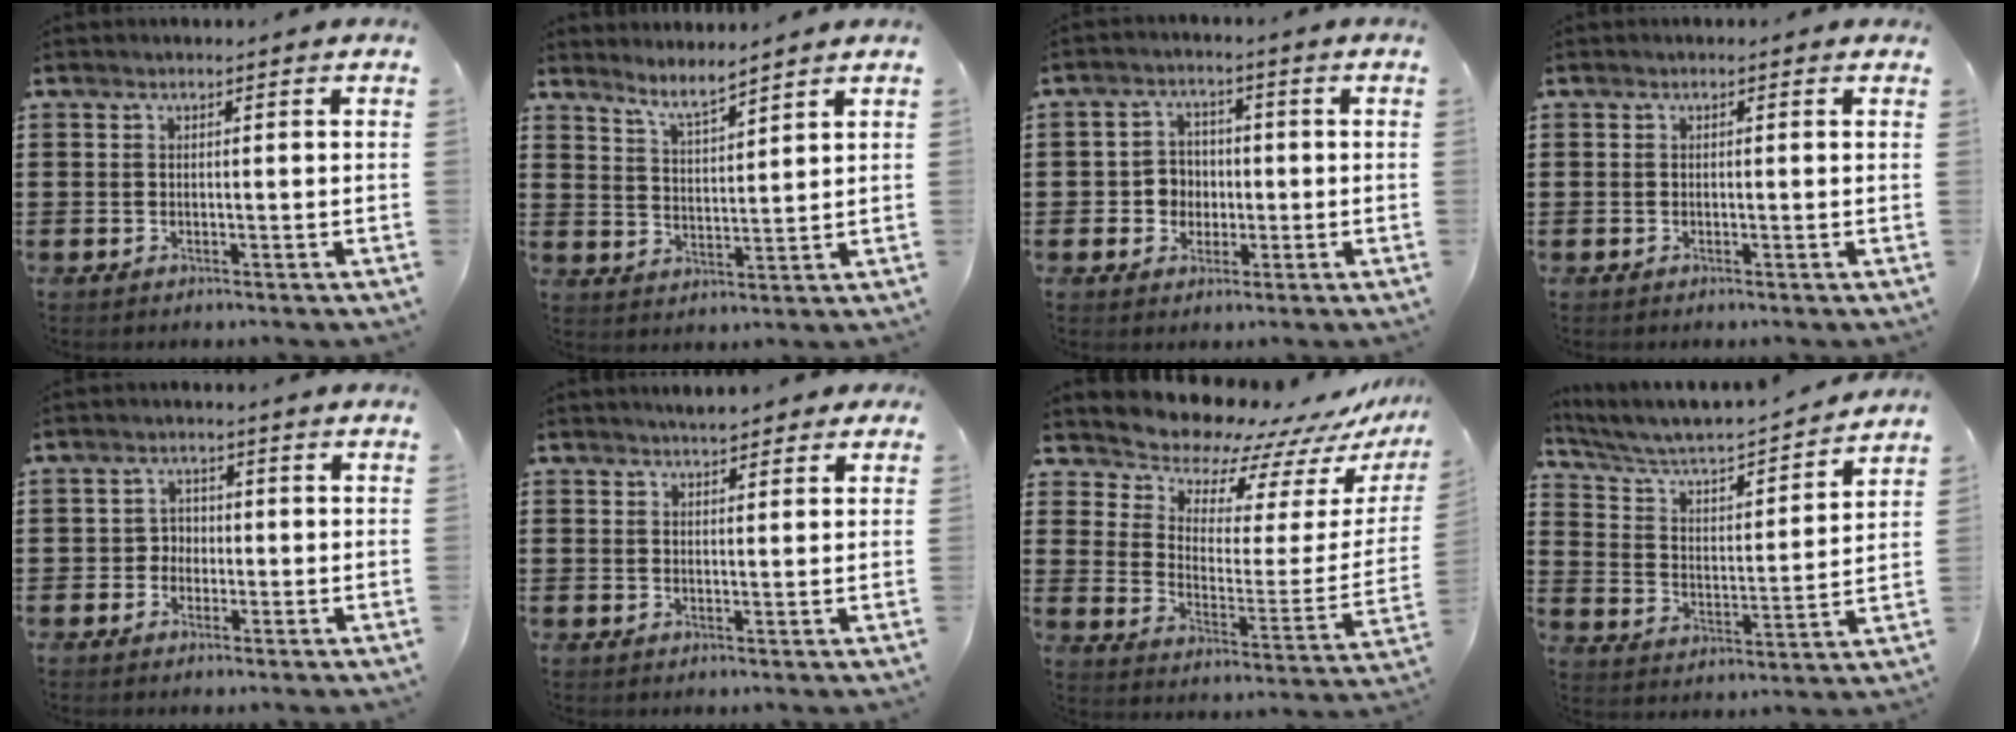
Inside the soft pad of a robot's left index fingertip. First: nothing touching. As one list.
[{"total": 4.9, "force": [4.6, -0.1, 1.8], "torque": [-0.051, -0.020, 0.081]}, {"total": 4.9, "force": [-0.3, 4.6, 1.7], "torque": [-0.041, 0.008, -0.010]}, {"total": 0.0}, {"total": 2.4, "force": [-0.6, 2.2, 0.7], "torque": [-0.024, 0.007, -0.017]}, {"total": 2.6, "force": [2.4, 0.7, 0.9], "torque": [-0.023, 0.004, 0.044]}, {"total": 8.6, "force": [8.3, 2.3, 0.7], "torque": [-0.050, -0.081, 0.143]}, {"total": 4.5, "force": [4.1, 0.7, 1.8], "torque": [-0.057, -0.036, 0.057]}]